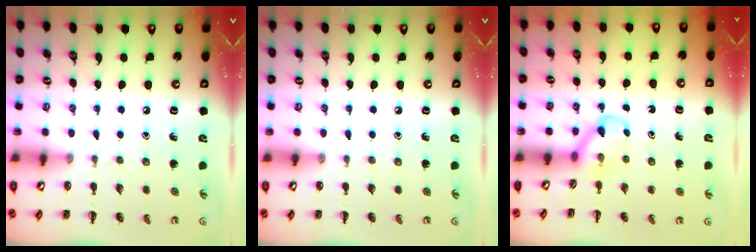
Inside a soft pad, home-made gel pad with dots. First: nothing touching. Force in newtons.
{"total": 0.0}
{"total": 3.2, "press": 3.0, "slide": 1.1}